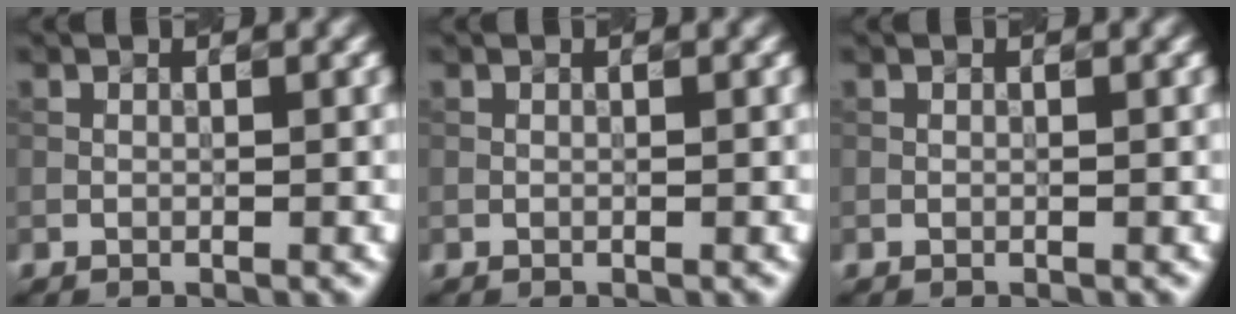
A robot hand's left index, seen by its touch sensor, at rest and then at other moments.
{"total": 0.0}
{"total": 0.0}